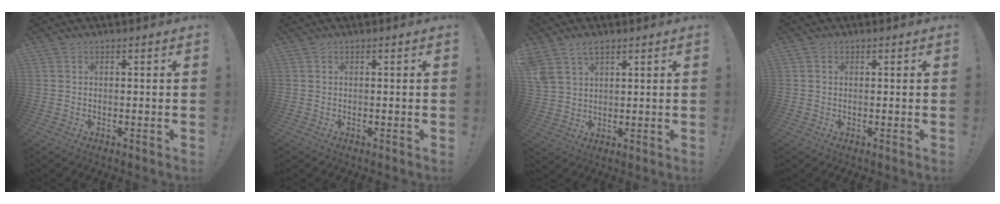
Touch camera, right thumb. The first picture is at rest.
{"total": 0.0}
{"total": 6.2, "force": [4.1, 3.9, 2.6], "torque": [-0.050, -0.016, 0.082]}
{"total": 0.6, "force": [0.1, 0.5, 0.0], "torque": [0.005, 0.000, 0.001]}